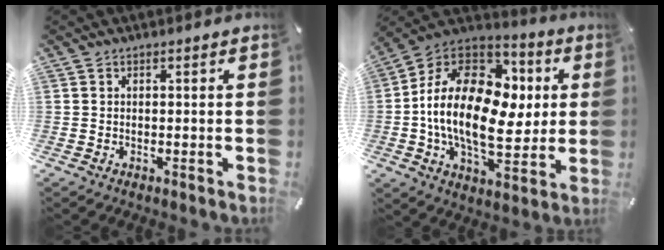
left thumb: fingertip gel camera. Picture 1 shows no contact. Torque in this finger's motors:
{"motor_torque": [2.24, 2.77, 2.77, 0.00, 0.43]}